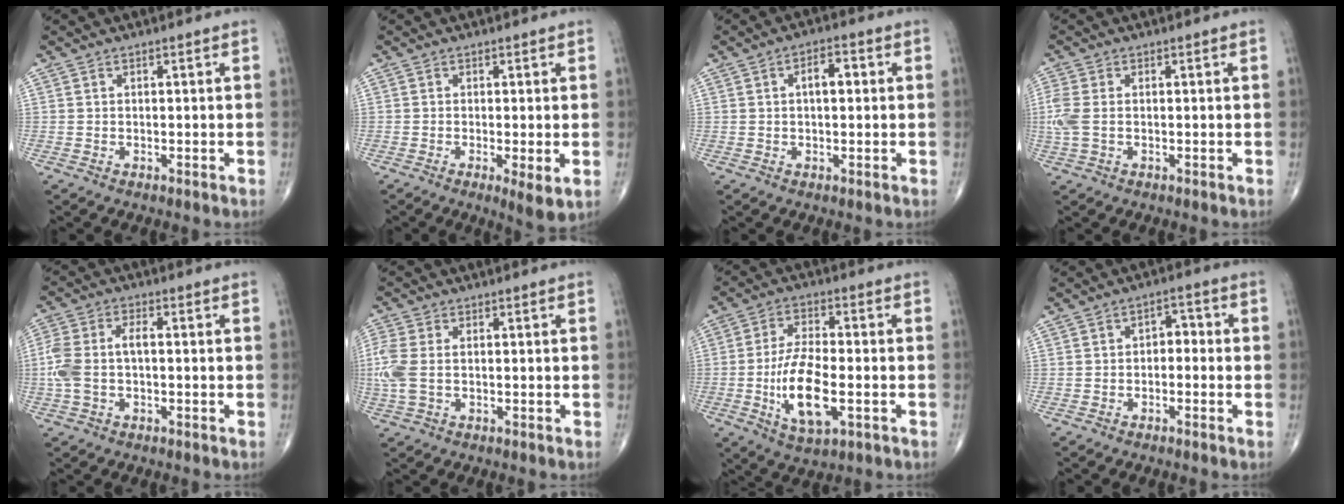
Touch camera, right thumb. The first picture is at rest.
{"total": 4.2, "force": [-0.9, 0.9, 4.0], "torque": [-0.070, -0.016, -0.017]}
{"total": 4.2, "force": [0.7, 2.1, 3.5], "torque": [-0.050, 0.011, 0.007]}
{"total": 4.5, "force": [-0.2, 2.7, 3.6], "torque": [-0.116, 0.002, -0.004]}
{"total": 8.0, "force": [-0.6, 4.3, 6.8], "torque": [-0.174, 0.025, -0.014]}
{"total": 6.2, "force": [-0.2, 3.7, 5.0], "torque": [-0.154, 0.007, -0.004]}
{"total": 12.2, "force": [-2.9, 4.9, 10.8], "torque": [-0.201, 0.005, -0.049]}
{"total": 3.1, "force": [-0.6, 2.2, 2.2], "torque": [-0.015, 0.020, -0.020]}